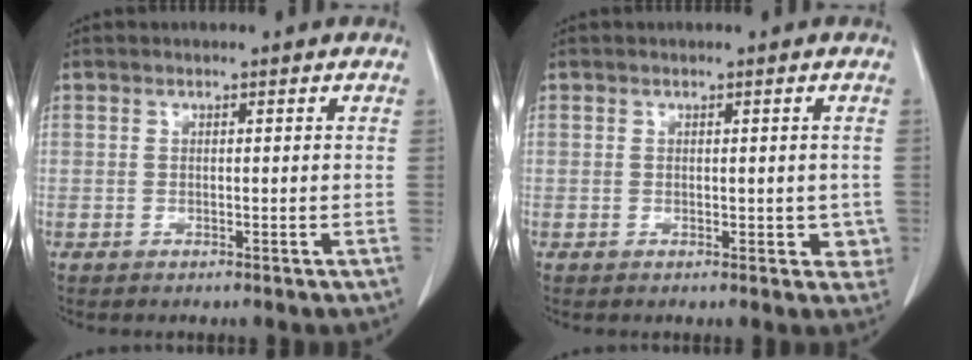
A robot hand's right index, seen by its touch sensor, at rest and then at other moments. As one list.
[{"total": 2.7, "force": [-0.3, 1.7, 2.0], "torque": [-0.005, 0.002, -0.002]}]